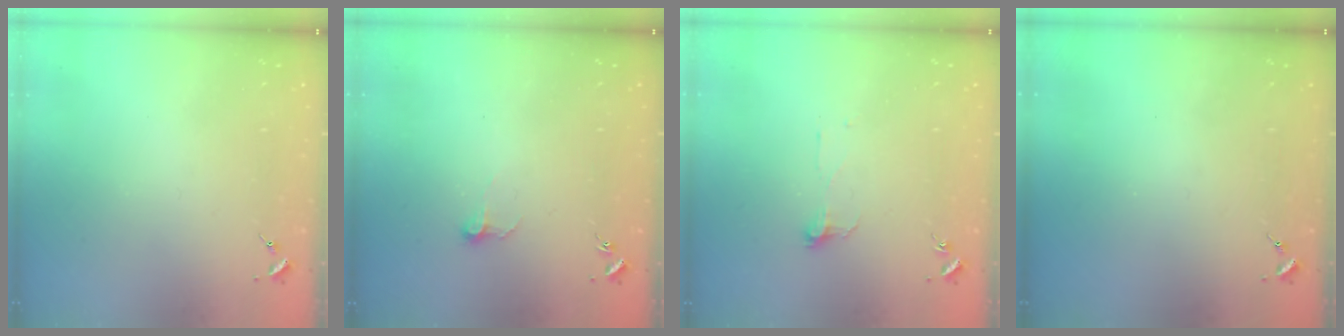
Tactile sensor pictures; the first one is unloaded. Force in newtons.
{"total": 4.6, "press": 4.6, "slide": 0.4}
{"total": 3.9, "press": 3.9, "slide": 0.3}
{"total": 0.0}